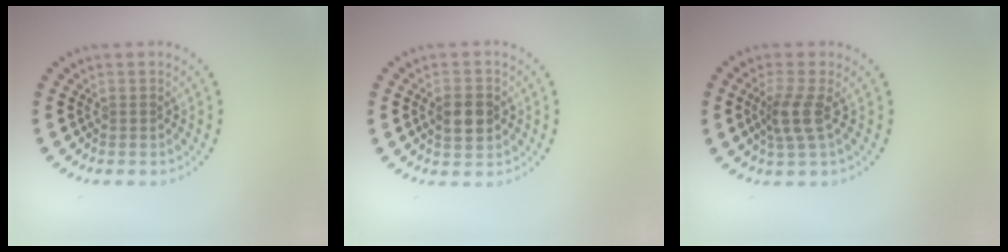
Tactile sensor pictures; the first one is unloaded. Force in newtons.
{"total": 3.0, "press": 3.0, "slide": 0.1}
{"total": 2.7, "press": 2.1, "slide": 1.8}